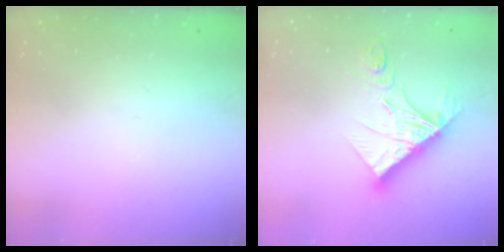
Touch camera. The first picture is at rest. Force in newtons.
{"total": 16.2, "press": 16.1, "slide": 1.6}